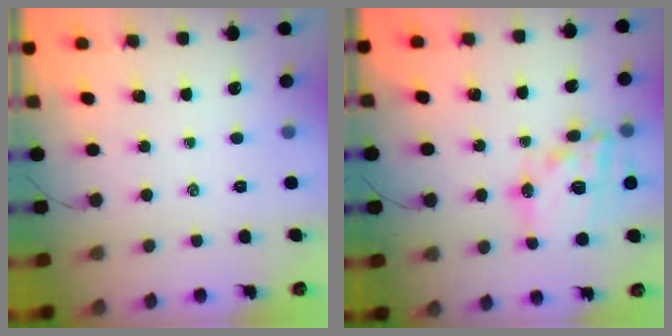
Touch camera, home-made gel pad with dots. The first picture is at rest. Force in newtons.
{"total": 18.3, "press": 17.9, "slide": 3.8}